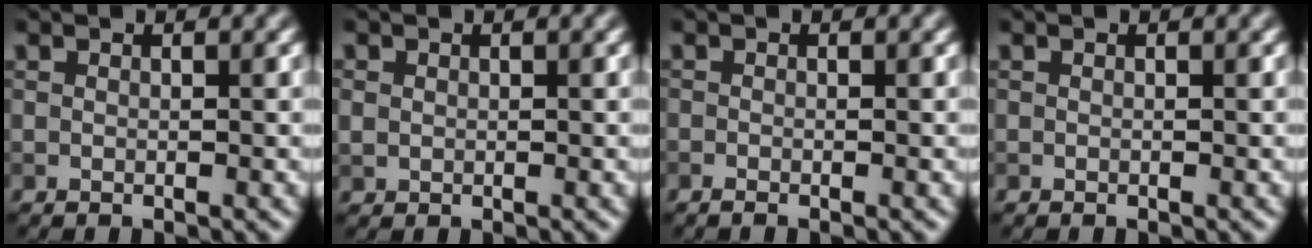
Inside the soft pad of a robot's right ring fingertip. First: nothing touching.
{"total": 0.9, "force": [0.2, 0.9, 0.3], "torque": [-0.003, -0.002, 0.005]}
{"total": 0.5, "force": [-0.4, 0.1, 0.3], "torque": [-0.004, -0.002, -0.007]}
{"total": 0.0}